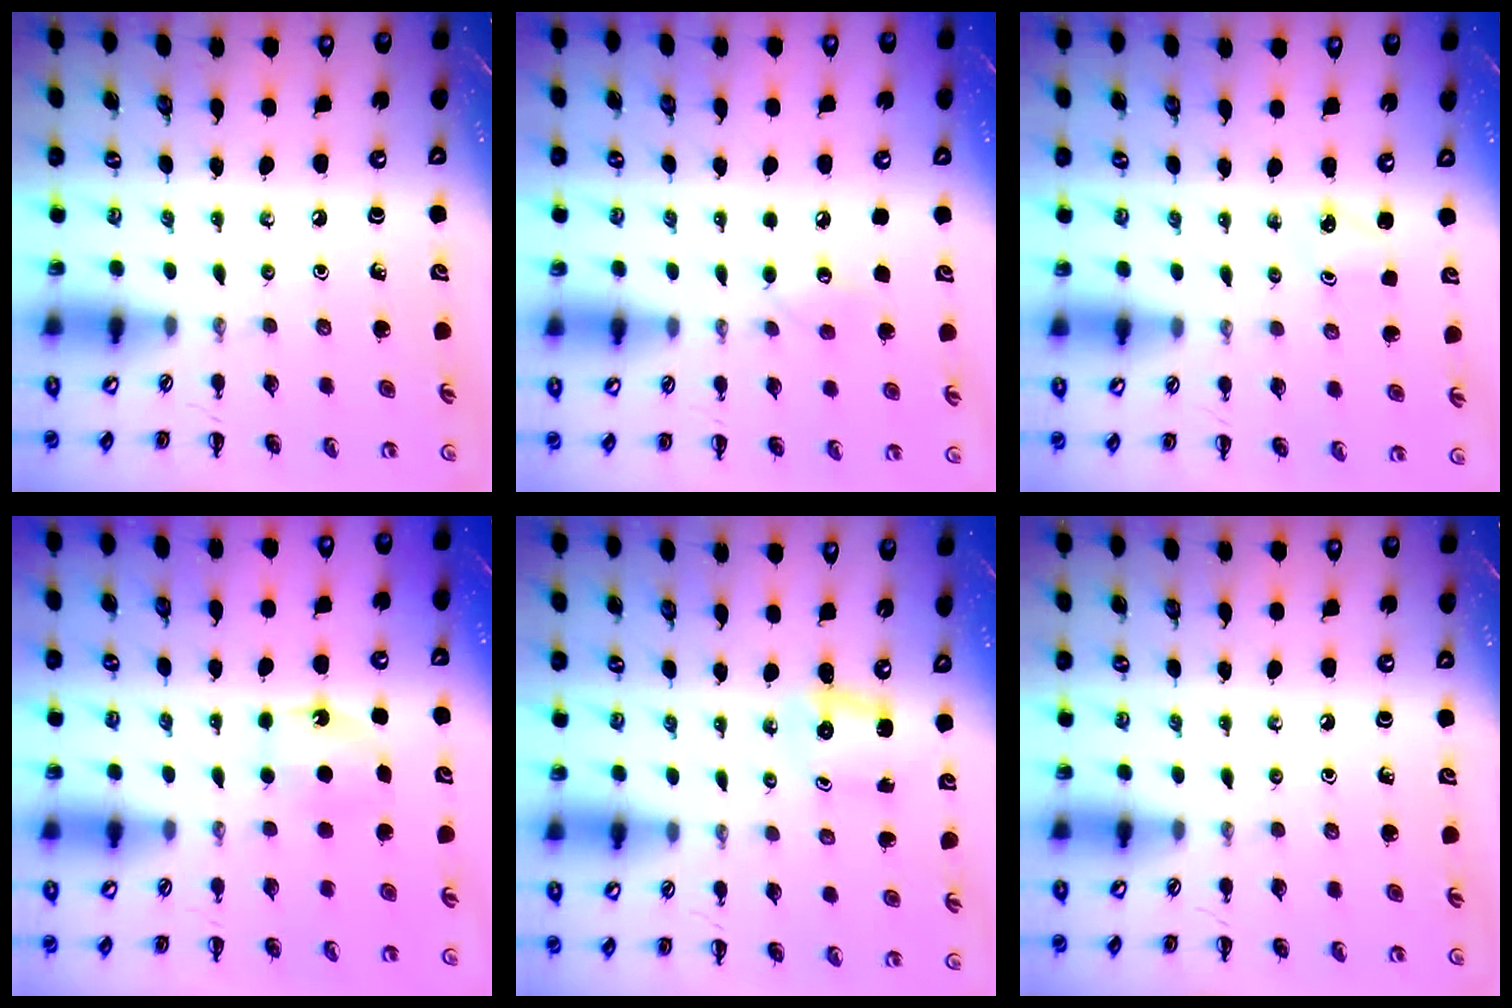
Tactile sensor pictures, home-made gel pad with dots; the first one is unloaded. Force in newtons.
{"total": 6.6, "press": 6.4, "slide": 1.5}
{"total": 1.4, "press": 1.4, "slide": 0.4}
{"total": 5.6, "press": 5.5, "slide": 1.4}
{"total": 2.5, "press": 2.4, "slide": 0.8}
{"total": 0.0}